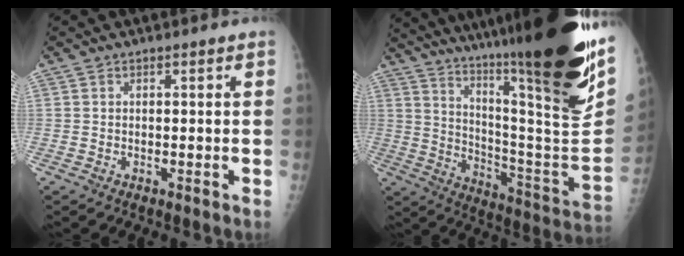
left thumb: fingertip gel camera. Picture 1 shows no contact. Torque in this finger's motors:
{"motor_torque": [3.51, 1.48, 1.79, -0.98, 0.61]}